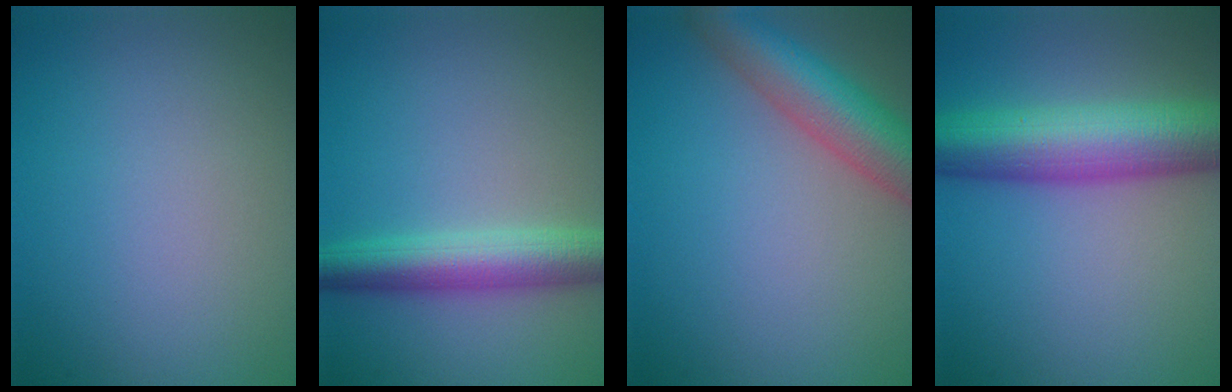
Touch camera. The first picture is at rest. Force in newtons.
{"total": 5.2, "press": 5.2, "slide": 0.2}
{"total": 6.9, "press": 6.9, "slide": 0.3}
{"total": 9.5, "press": 9.5, "slide": 0.3}